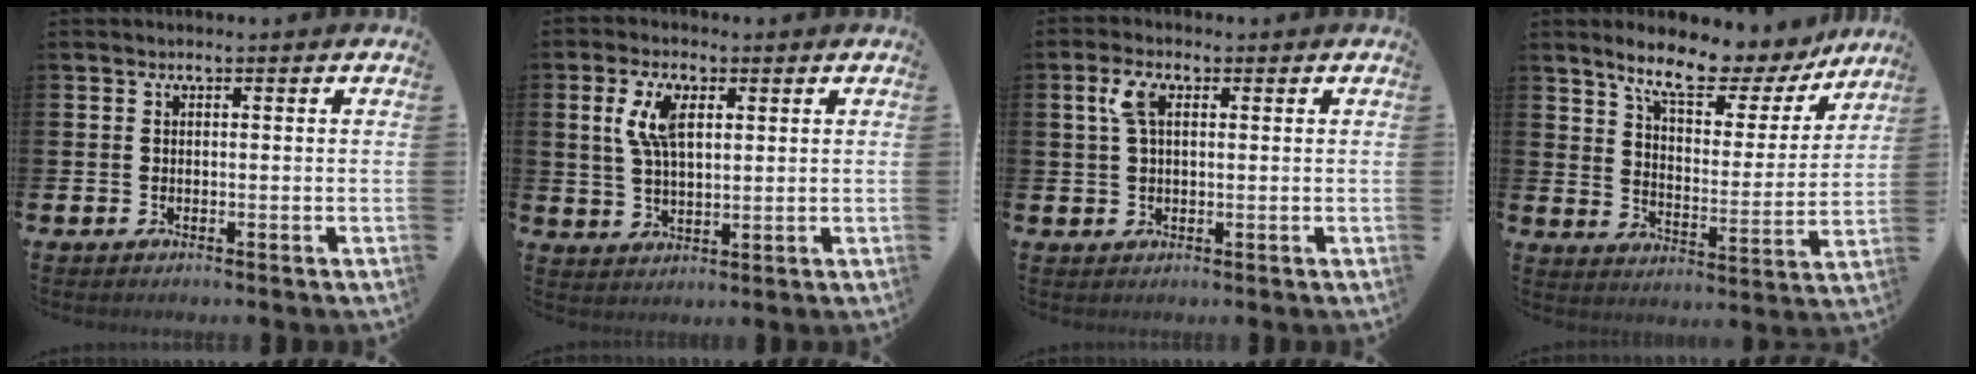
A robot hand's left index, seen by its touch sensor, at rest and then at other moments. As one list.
[{"total": 6.4, "force": [2.7, 3.0, 5.0], "torque": [-0.083, -0.001, 0.042]}, {"total": 4.3, "force": [1.9, 1.9, 3.3], "torque": [-0.066, 0.007, 0.030]}, {"total": 9.7, "force": [8.4, 2.7, 4.1], "torque": [-0.108, -0.051, 0.142]}]